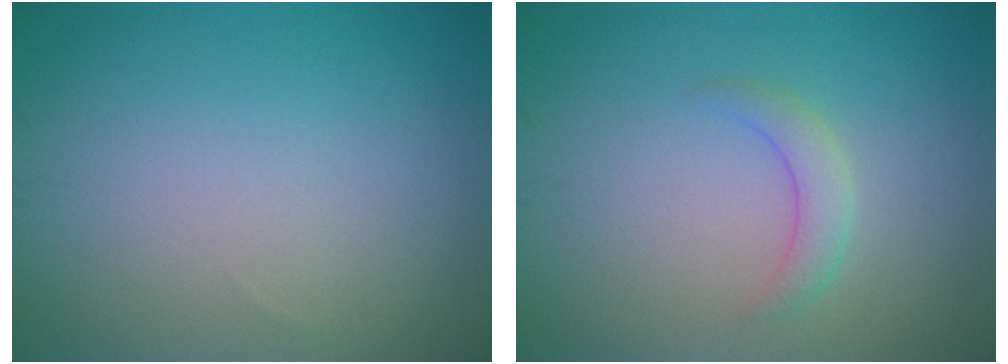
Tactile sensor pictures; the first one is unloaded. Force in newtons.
{"total": 1.9, "press": 1.9, "slide": 0.1}